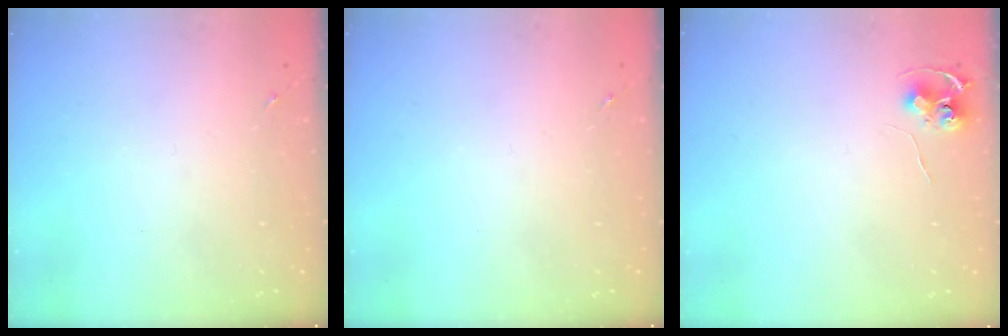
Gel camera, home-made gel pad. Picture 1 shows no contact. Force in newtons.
{"total": 0.0}
{"total": 6.9, "press": 6.9, "slide": 0.5}